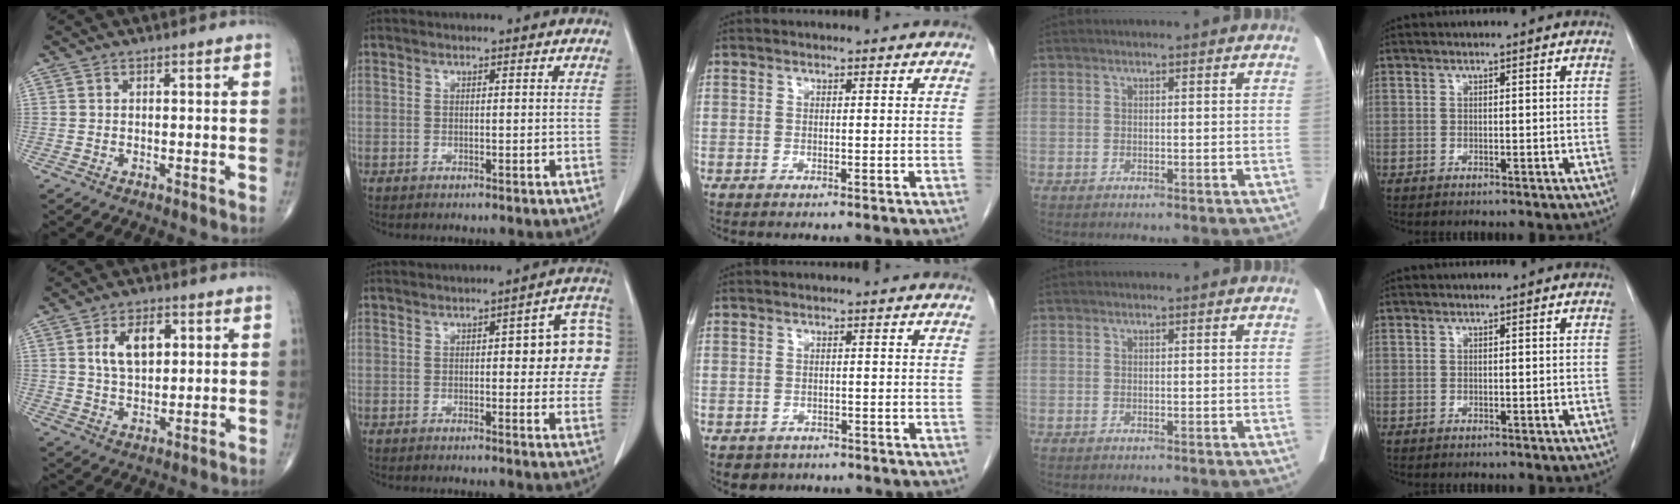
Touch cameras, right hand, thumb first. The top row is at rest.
{"thumb": {"total": 8.4, "force": [2.4, 4.8, 6.5], "torque": [-0.095, -0.004, 0.045]}, "index": {"total": 10.6, "force": [1.4, 3.1, 10.0], "torque": [-0.102, 0.024, 0.011]}, "middle": {"total": 2.7, "force": [-1.8, 2.0, 0.1], "torque": [-0.008, 0.005, -0.026]}}